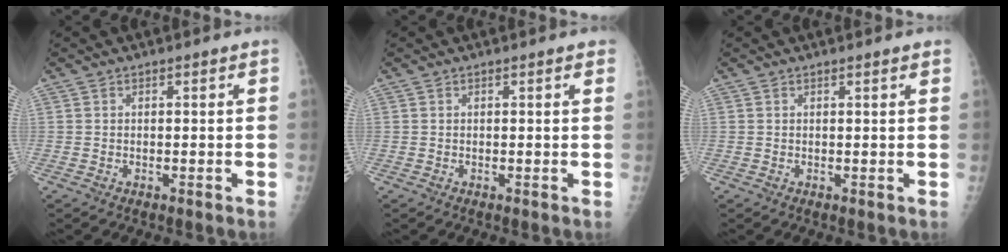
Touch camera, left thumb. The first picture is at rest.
{"total": 1.7, "force": [1.3, 0.3, 1.0], "torque": [-0.008, 0.004, 0.011]}
{"total": 1.5, "force": [1.2, 0.0, 0.8], "torque": [-0.006, 0.001, 0.015]}